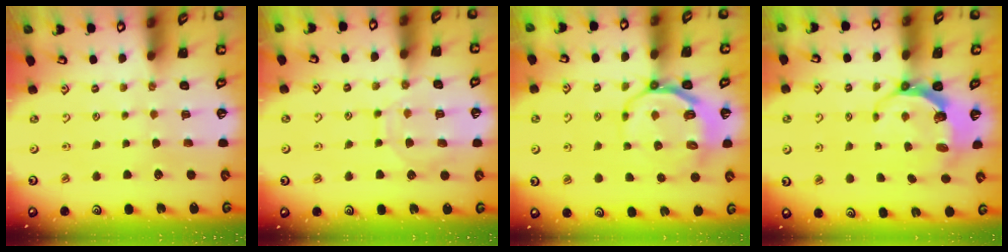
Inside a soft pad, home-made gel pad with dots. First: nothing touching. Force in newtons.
{"total": 10.0, "press": 9.9, "slide": 1.0}
{"total": 8.1, "press": 7.4, "slide": 3.4}
{"total": 8.1, "press": 6.8, "slide": 4.4}